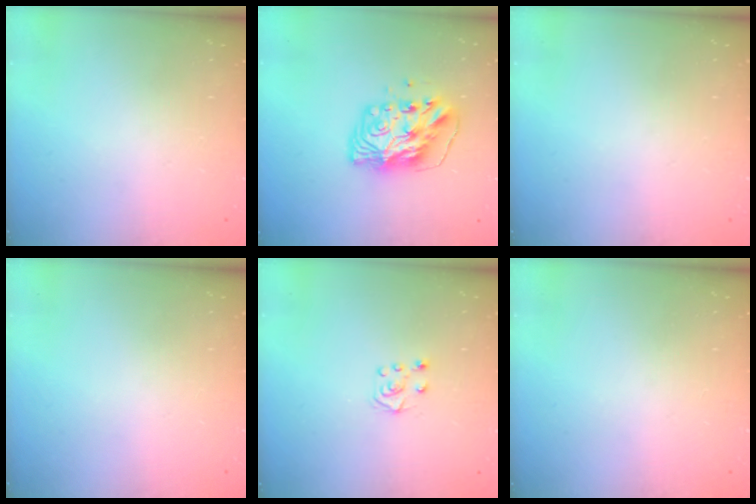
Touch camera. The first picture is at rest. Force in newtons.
{"total": 10.0, "press": 9.9, "slide": 1.3}
{"total": 0.0}
{"total": 0.0}
{"total": 4.9, "press": 4.9, "slide": 0.6}
{"total": 0.0}